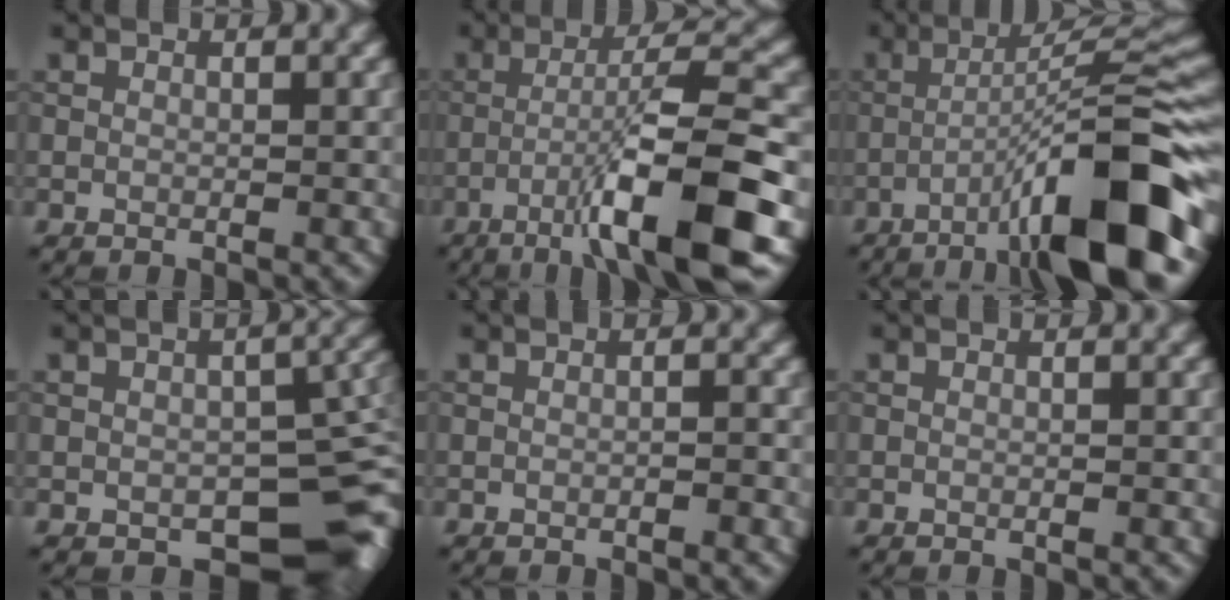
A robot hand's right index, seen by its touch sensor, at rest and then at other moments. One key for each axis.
{"total": 9.8, "fx": -4.2, "fy": 1.1, "fz": 8.8, "tx": -0.130, "ty": 0.018, "tz": -0.074}
{"total": 12.4, "fx": -5.9, "fy": 1.9, "fz": 10.7, "tx": -0.144, "ty": 0.024, "tz": -0.095}
{"total": 10.7, "fx": -3.0, "fy": 6.5, "fz": 7.9, "tx": -0.075, "ty": -0.028, "tz": -0.026}
{"total": 0.5, "fx": -0.4, "fy": 0.0, "fz": 0.4, "tx": -0.005, "ty": 0.004, "tz": -0.007}
{"total": 0.0}